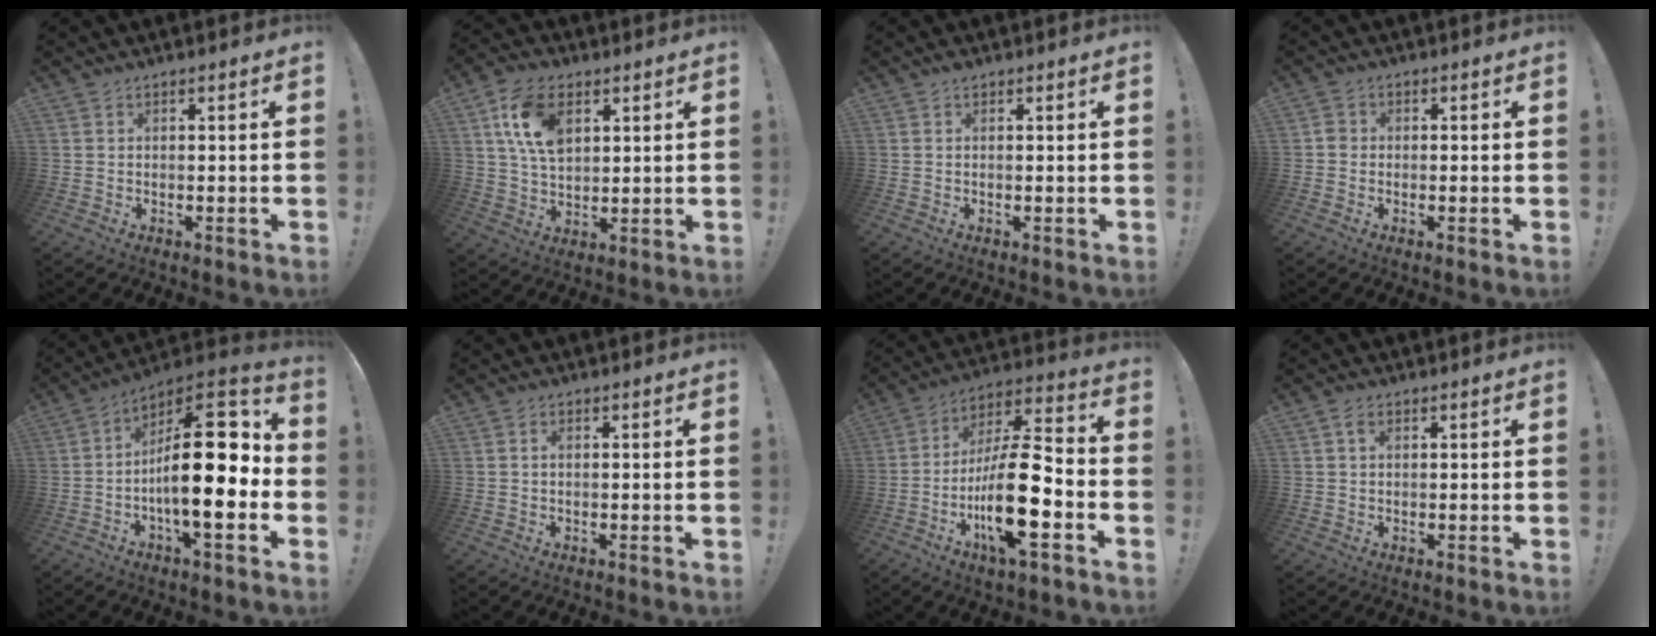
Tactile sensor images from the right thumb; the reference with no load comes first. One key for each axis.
{"total": 13.7, "fx": 5.3, "fy": 8.9, "fz": 9.0, "tx": -0.162, "ty": -0.002, "tz": 0.099}
{"total": 0.6, "fx": 0.4, "fy": 0.3, "fz": 0.3, "tx": -0.008, "ty": 0.001, "tz": 0.008}
{"total": 1.9, "fx": -0.7, "fy": 1.5, "fz": 1.0, "tx": -0.022, "ty": 0.011, "tz": -0.011}
{"total": 22.7, "fx": -1.7, "fy": 8.6, "fz": 20.9, "tx": -0.333, "ty": 0.007, "tz": -0.027}
{"total": 1.1, "fx": 0.2, "fy": 0.7, "fz": 0.8, "tx": -0.025, "ty": 0.007, "tz": 0.004}
{"total": 21.5, "fx": -6.6, "fy": 6.5, "fz": 19.4, "tx": -0.371, "ty": 0.033, "tz": -0.105}
{"total": 1.8, "fx": 0.9, "fy": 1.1, "fz": 1.1, "tx": -0.016, "ty": 0.000, "tz": 0.014}